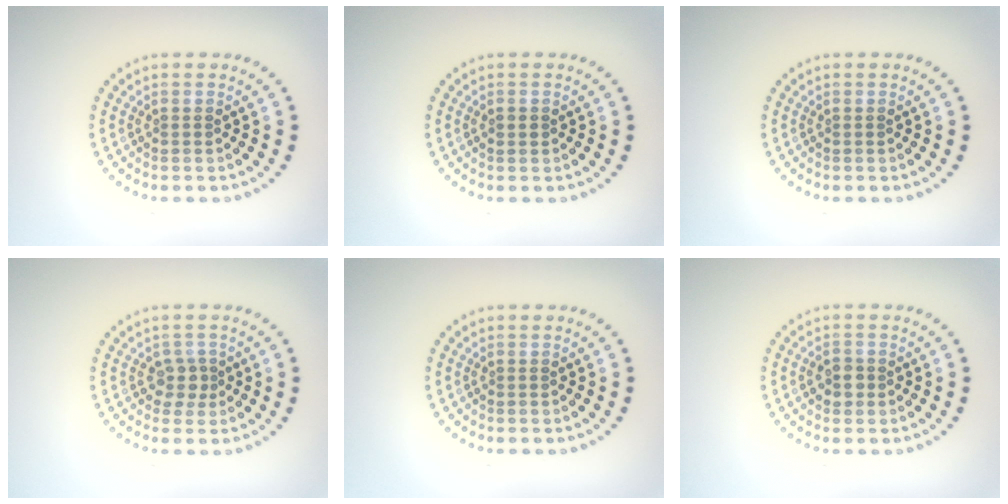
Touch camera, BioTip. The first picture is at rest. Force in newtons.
{"total": 1.0, "press": 0.9, "slide": 0.2}
{"total": 0.0}
{"total": 1.8, "press": 1.4, "slide": 1.1}
{"total": 0.0}
{"total": 1.6, "press": 1.6, "slide": 0.5}